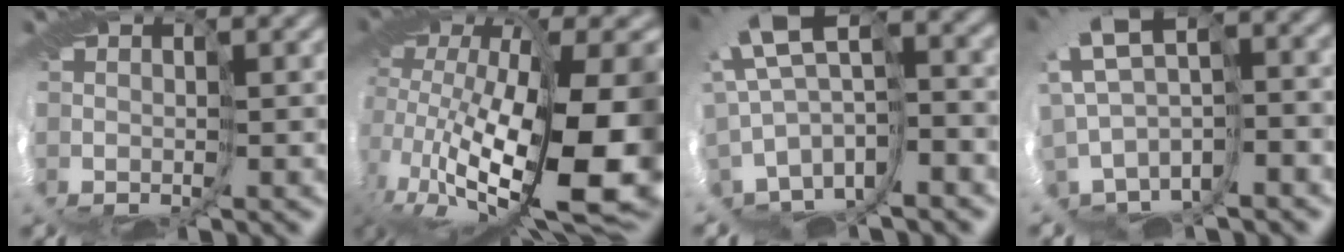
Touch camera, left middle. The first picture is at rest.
{"total": 14.5, "force": [-2.2, 5.8, 13.1], "torque": [-0.227, -0.047, -0.010]}
{"total": 6.8, "force": [-0.8, 2.6, 6.2], "torque": [-0.146, 0.020, -0.001]}
{"total": 4.2, "force": [0.7, 1.8, 3.7], "torque": [-0.089, 0.022, 0.019]}